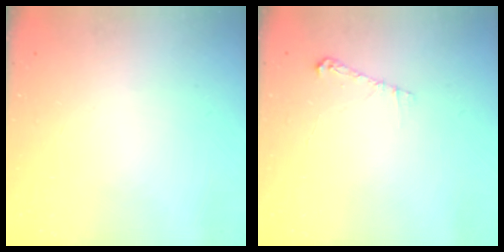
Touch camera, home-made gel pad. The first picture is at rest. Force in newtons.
{"total": 4.2, "press": 4.2, "slide": 0.5}